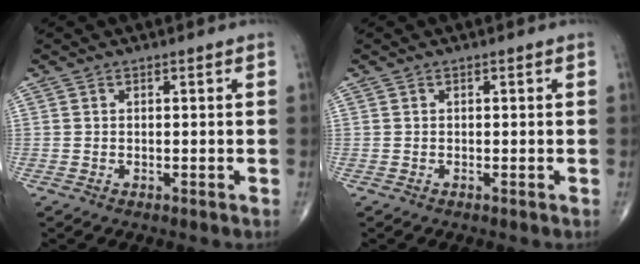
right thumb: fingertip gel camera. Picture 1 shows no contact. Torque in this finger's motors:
{"motor_torque": [0.01, -0.23, 0.30, 0.23, 0.03]}